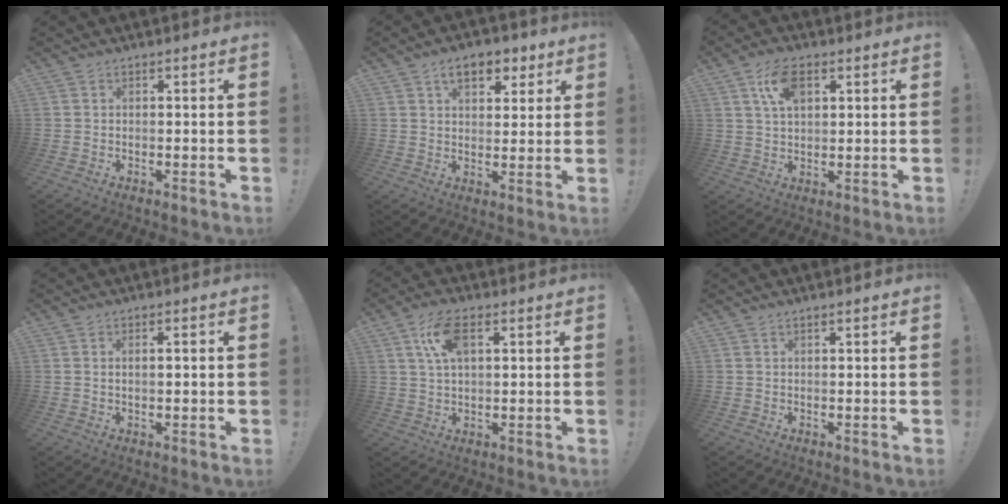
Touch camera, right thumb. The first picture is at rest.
{"total": 8.9, "force": [4.8, 5.3, 5.2], "torque": [-0.068, -0.011, 0.085]}
{"total": 8.9, "force": [3.8, 4.8, 6.5], "torque": [-0.106, 0.001, 0.068]}
{"total": 1.6, "force": [0.4, 0.5, 1.5], "torque": [-0.023, -0.002, 0.004]}
{"total": 9.0, "force": [3.4, 4.4, 7.1], "torque": [-0.128, 0.001, 0.060]}
{"total": 0.7, "force": [0.6, 0.0, 0.4], "torque": [-0.009, 0.000, 0.011]}